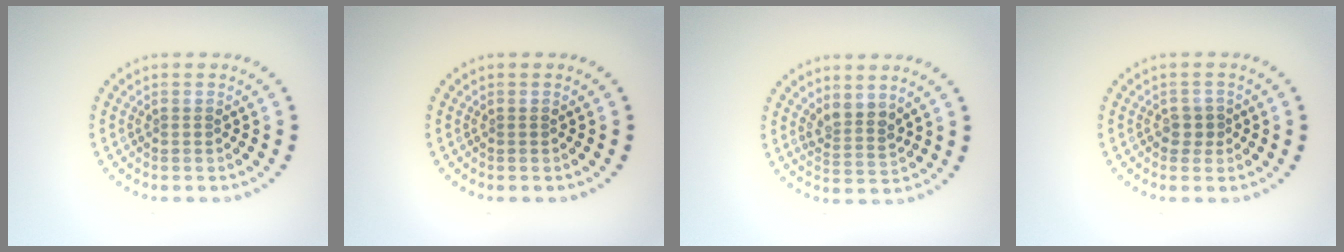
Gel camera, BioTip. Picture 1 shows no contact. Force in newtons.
{"total": 0.0}
{"total": 2.2, "press": 1.8, "slide": 1.4}
{"total": 1.1, "press": 0.9, "slide": 0.6}